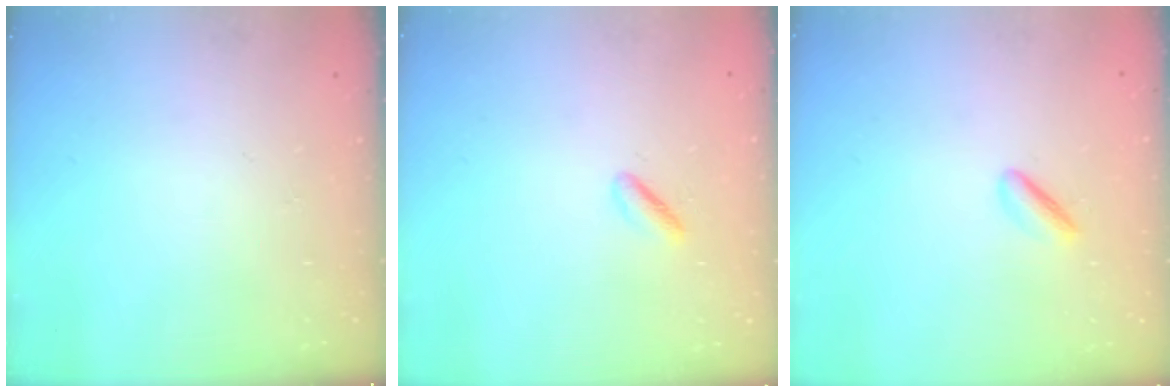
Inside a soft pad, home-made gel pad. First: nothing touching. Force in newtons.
{"total": 1.1, "press": 0.9, "slide": 0.7}
{"total": 2.4, "press": 2.3, "slide": 0.8}